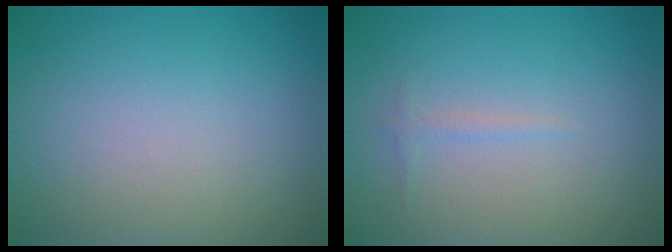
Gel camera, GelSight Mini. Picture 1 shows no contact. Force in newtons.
{"total": 0.7, "press": 0.7, "slide": 0.1}